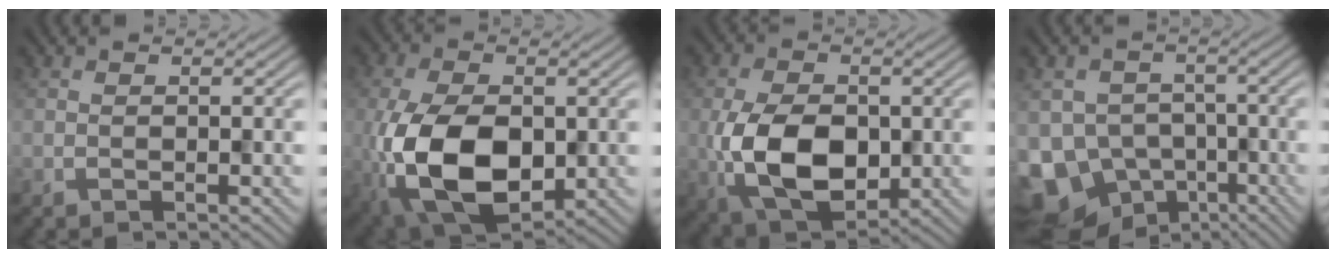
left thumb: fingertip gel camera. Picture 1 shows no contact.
{"total": 14.0, "force": [-3.0, 8.4, 10.9], "torque": [-0.240, -0.034, -0.044]}
{"total": 10.0, "force": [-1.6, 6.3, 7.6], "torque": [-0.164, -0.015, -0.024]}
{"total": 12.8, "force": [-7.5, 9.3, 4.5], "torque": [-0.119, -0.027, -0.107]}